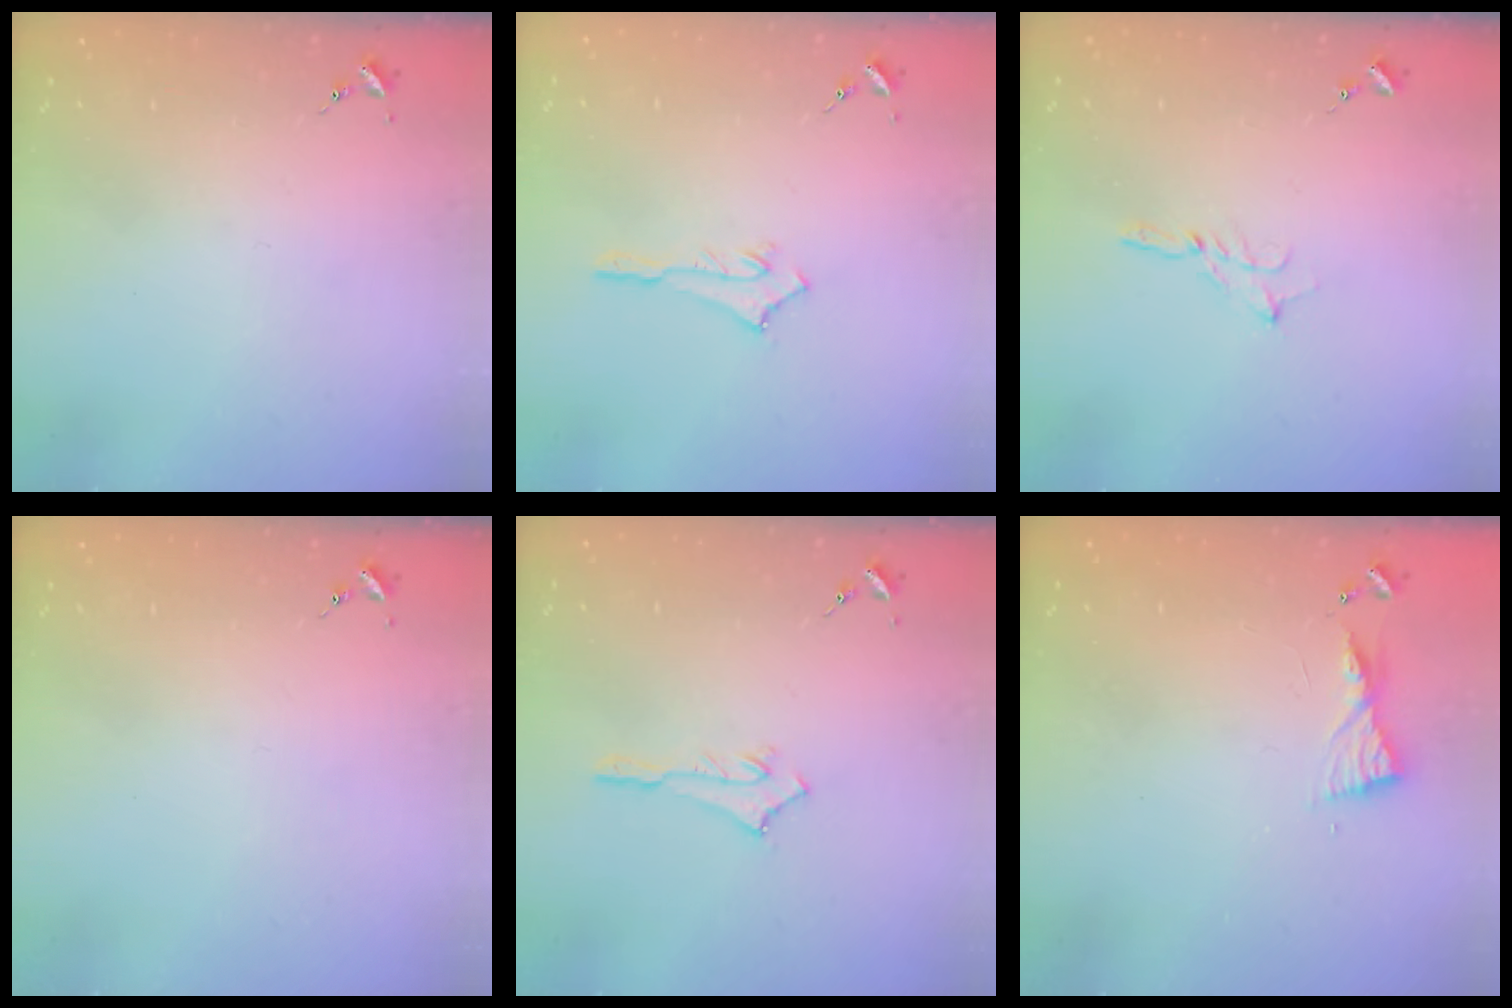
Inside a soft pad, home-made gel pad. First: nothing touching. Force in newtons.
{"total": 2.5, "press": 2.5, "slide": 0.2}
{"total": 2.3, "press": 2.3, "slide": 0.2}
{"total": 0.0}
{"total": 2.5, "press": 2.5, "slide": 0.2}
{"total": 5.6, "press": 5.6, "slide": 0.5}